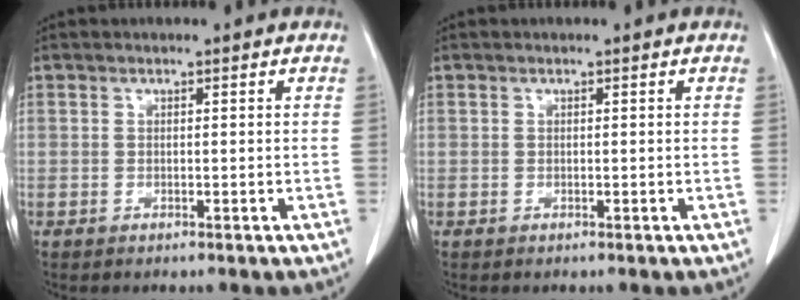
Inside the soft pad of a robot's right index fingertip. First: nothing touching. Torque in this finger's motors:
{"motor_torque": [0.00, 0.01, 0.00, 0.01]}